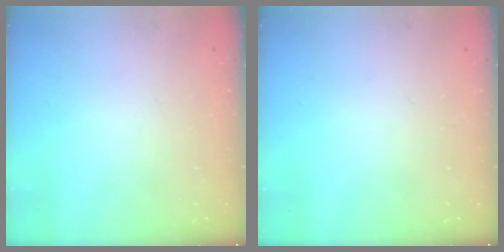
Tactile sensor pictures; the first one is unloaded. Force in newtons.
{"total": 0.0}